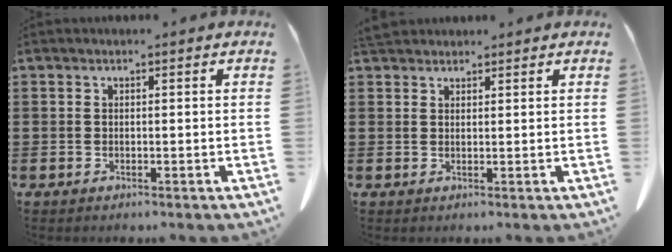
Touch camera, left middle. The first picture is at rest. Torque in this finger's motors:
{"motor_torque": [0.31, 0.16, 0.08, 0.06]}